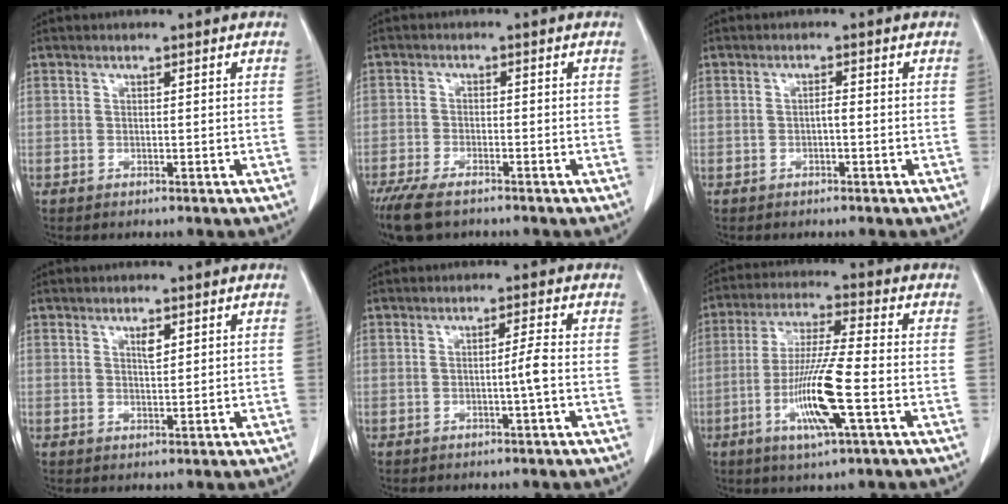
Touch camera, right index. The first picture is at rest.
{"total": 7.7, "force": [-5.9, 2.3, 4.3], "torque": [-0.077, -0.016, -0.102]}
{"total": 1.0, "force": [-0.3, 0.1, 0.9], "torque": [-0.016, 0.003, -0.005]}
{"total": 1.7, "force": [0.9, 0.6, 1.4], "torque": [-0.025, -0.003, 0.016]}
{"total": 2.3, "force": [-0.6, -0.7, 2.1], "torque": [-0.032, -0.001, -0.012]}
{"total": 11.8, "force": [-3.6, 0.0, 11.2], "torque": [-0.226, -0.016, -0.070]}